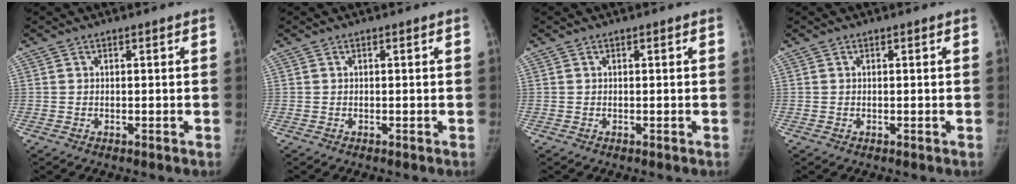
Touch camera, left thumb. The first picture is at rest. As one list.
[{"total": 0.0}, {"total": 0.0}, {"total": 0.0}]